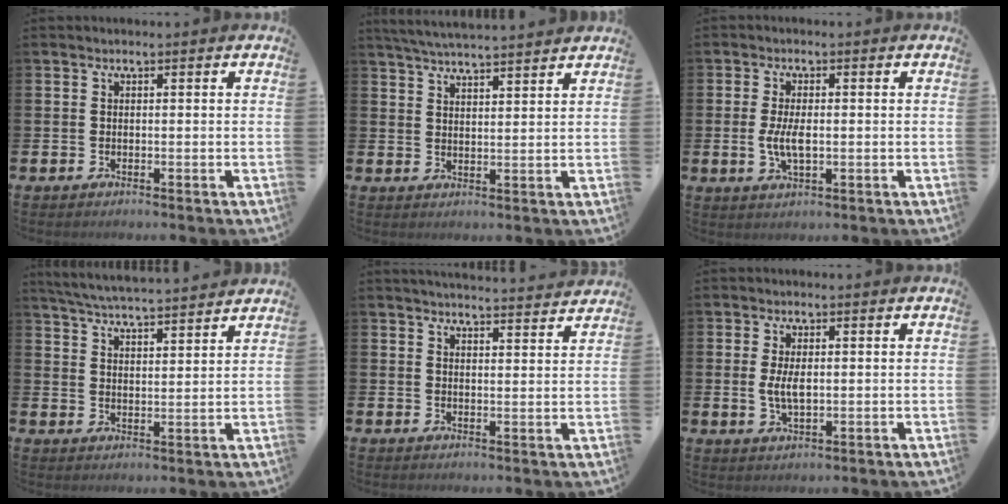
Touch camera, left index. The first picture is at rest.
{"total": 4.6, "force": [4.5, -0.1, 0.8], "torque": [-0.029, -0.021, 0.082]}
{"total": 4.1, "force": [-0.2, 1.7, 3.7], "torque": [-0.069, -0.001, -0.009]}
{"total": 5.5, "force": [5.4, 0.0, 0.9], "torque": [-0.037, -0.036, 0.095]}
{"total": 3.7, "force": [3.7, -0.1, 0.2], "torque": [0.002, -0.030, 0.063]}
{"total": 3.5, "force": [0.3, 1.6, 3.1], "torque": [-0.047, 0.000, 0.000]}